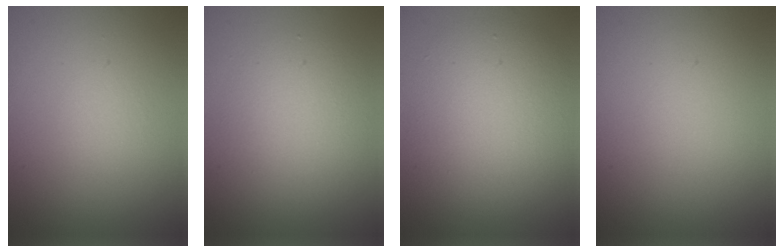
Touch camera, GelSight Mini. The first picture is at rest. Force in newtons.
{"total": 3.7, "press": 3.7, "slide": 0.2}
{"total": 5.8, "press": 5.8, "slide": 0.2}
{"total": 0.0}